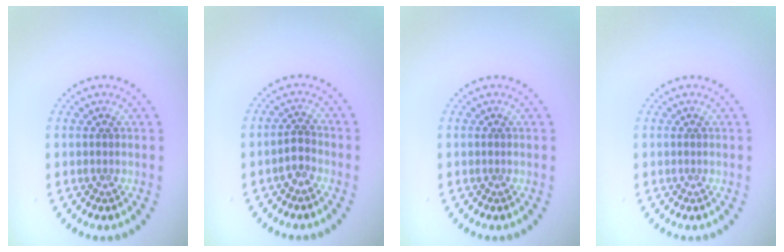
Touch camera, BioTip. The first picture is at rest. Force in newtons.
{"total": 1.7, "press": 1.3, "slide": 1.0}
{"total": 0.0}
{"total": 0.0}